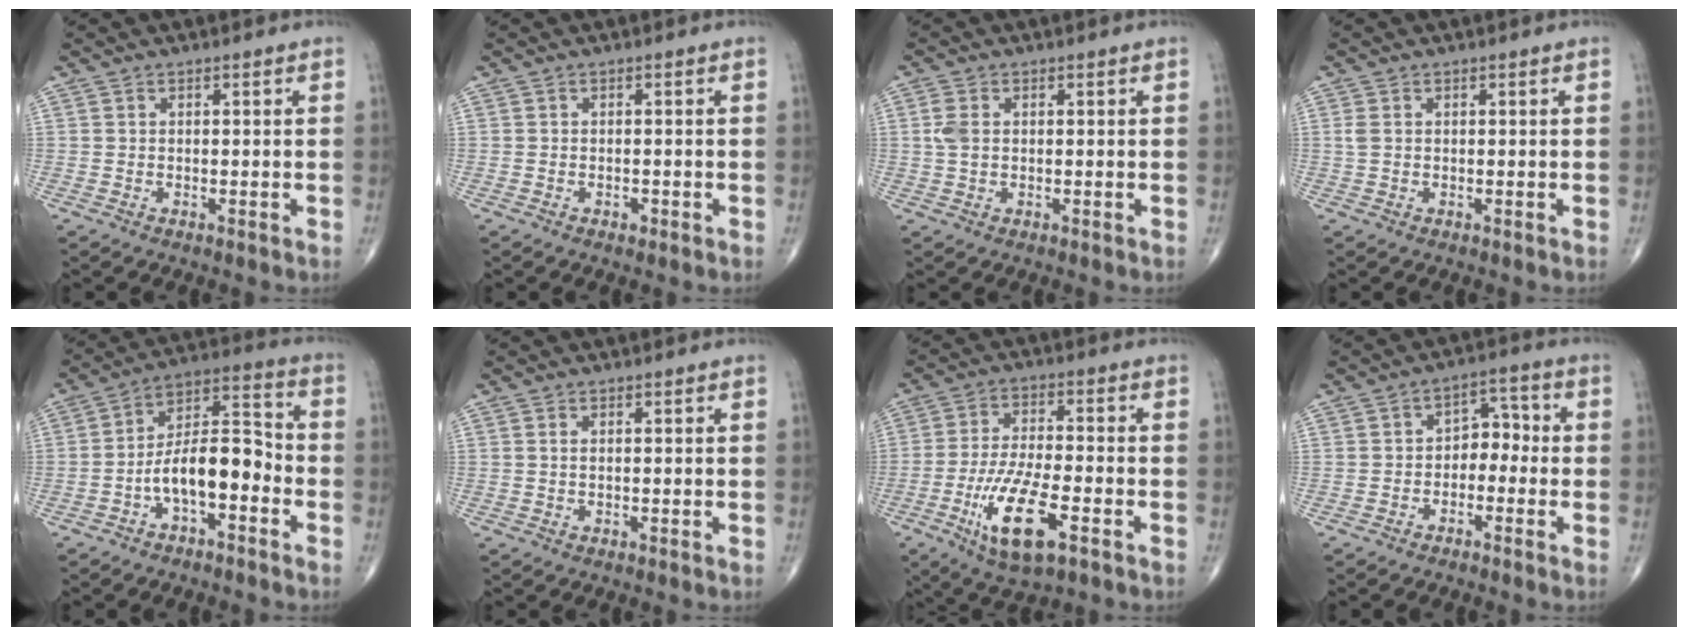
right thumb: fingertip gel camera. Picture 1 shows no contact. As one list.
[{"total": 0.8, "force": [-0.5, 0.5, 0.5], "torque": [-0.005, 0.001, -0.008]}, {"total": 2.8, "force": [0.4, 1.8, 2.2], "torque": [-0.055, 0.003, 0.008]}, {"total": 1.3, "force": [0.2, 0.8, 0.9], "torque": [-0.030, 0.005, 0.005]}, {"total": 11.8, "force": [-4.0, 5.3, 9.8], "torque": [-0.151, 0.056, -0.076]}, {"total": 0.7, "force": [0.2, 0.3, 0.6], "torque": [-0.017, 0.003, 0.006]}, {"total": 13.1, "force": [-5.4, 4.3, 11.2], "torque": [-0.216, 0.010, -0.092]}, {"total": 5.3, "force": [-1.3, 3.7, 3.5], "torque": [-0.026, 0.033, -0.034]}]